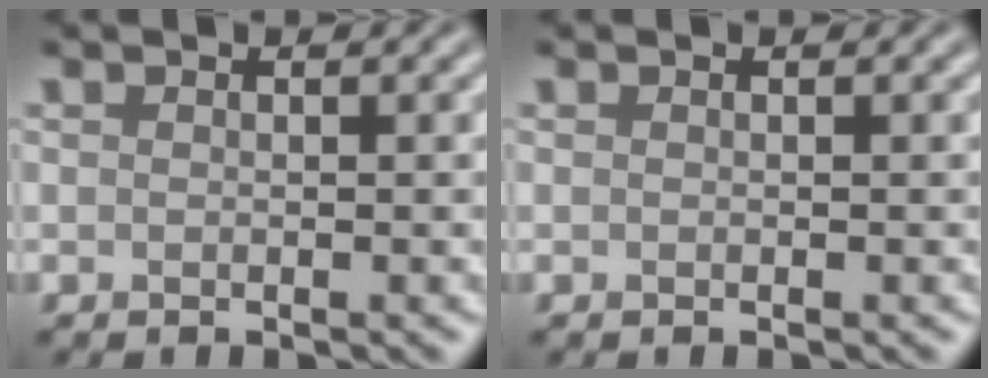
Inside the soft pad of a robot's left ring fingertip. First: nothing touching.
{"total": 0.0}